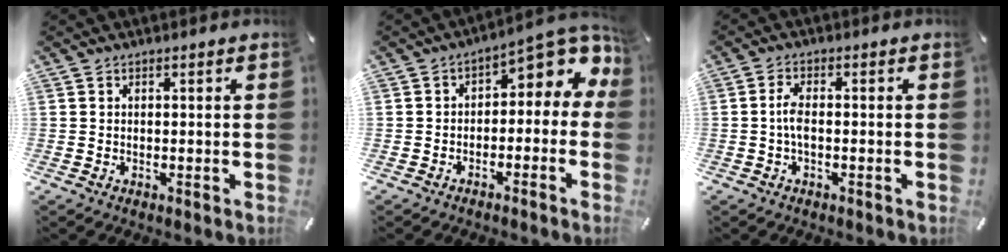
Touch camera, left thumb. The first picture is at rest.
{"total": 6.3, "force": [1.7, 4.2, 4.4], "torque": [-0.055, -0.021, 0.024]}
{"total": 3.6, "force": [-0.6, 1.3, 3.3], "torque": [-0.066, 0.003, -0.013]}